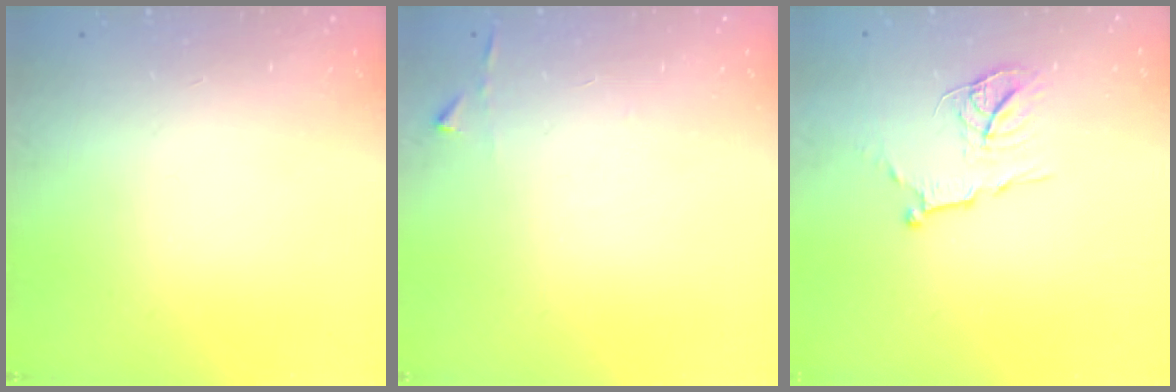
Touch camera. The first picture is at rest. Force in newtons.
{"total": 2.9, "press": 2.9, "slide": 0.3}
{"total": 12.1, "press": 12.1, "slide": 0.9}